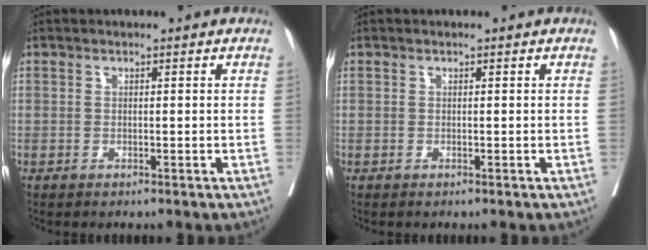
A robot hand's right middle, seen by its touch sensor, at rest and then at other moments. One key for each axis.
{"total": 0.0}